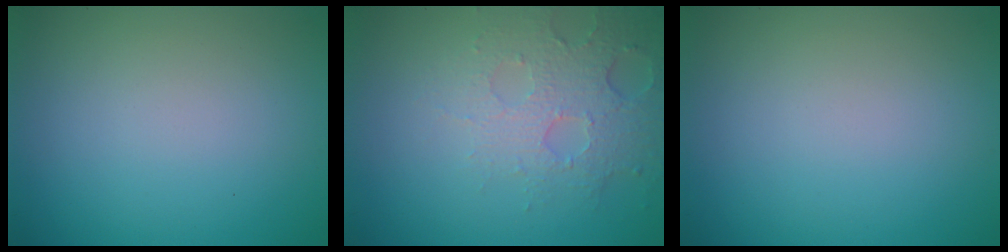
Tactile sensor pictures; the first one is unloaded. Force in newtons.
{"total": 4.9, "press": 3.4, "slide": 3.5}
{"total": 0.0}